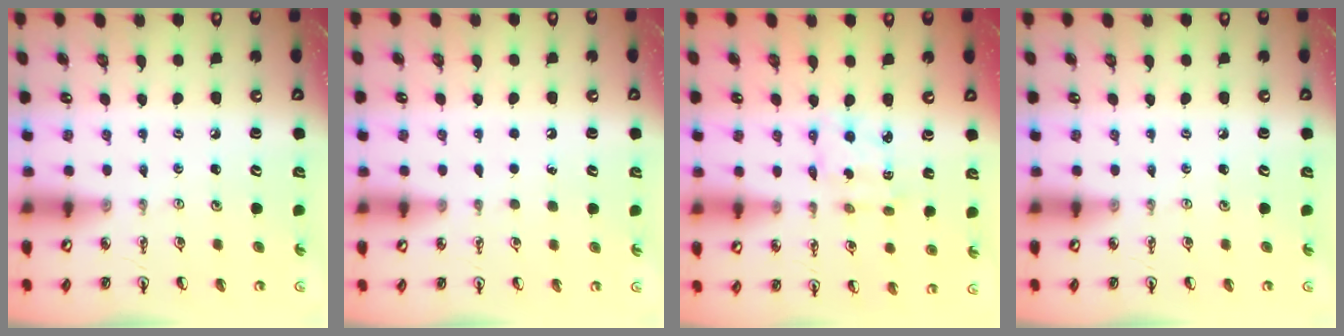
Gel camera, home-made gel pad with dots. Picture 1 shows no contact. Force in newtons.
{"total": 1.5, "press": 1.5, "slide": 0.1}
{"total": 2.4, "press": 2.4, "slide": 0.2}
{"total": 0.0}